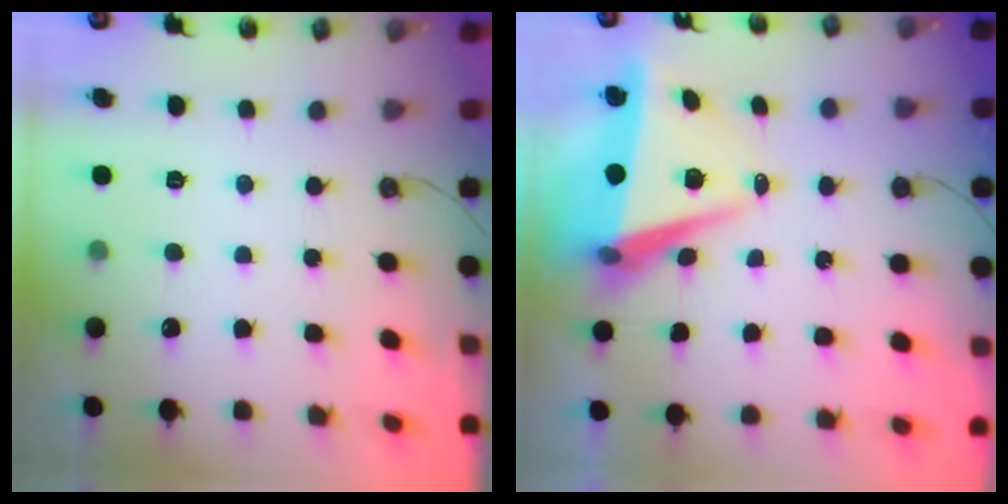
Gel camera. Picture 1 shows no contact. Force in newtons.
{"total": 7.9, "press": 6.8, "slide": 4.1}